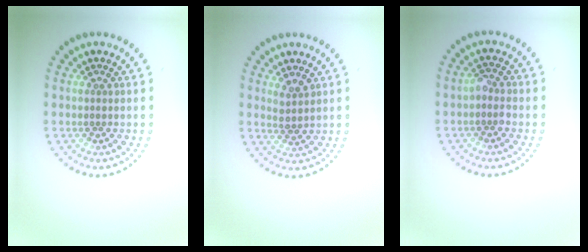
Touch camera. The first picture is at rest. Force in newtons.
{"total": 1.6, "press": 1.2, "slide": 1.1}
{"total": 1.7, "press": 1.6, "slide": 0.5}